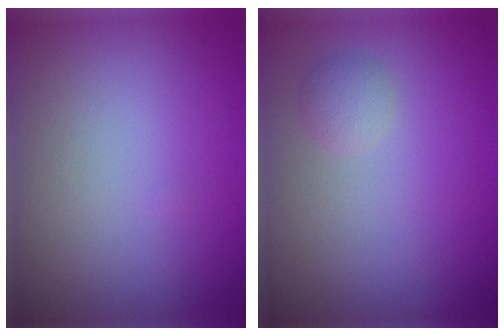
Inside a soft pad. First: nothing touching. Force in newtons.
{"total": 1.3, "press": 1.3, "slide": 0.1}